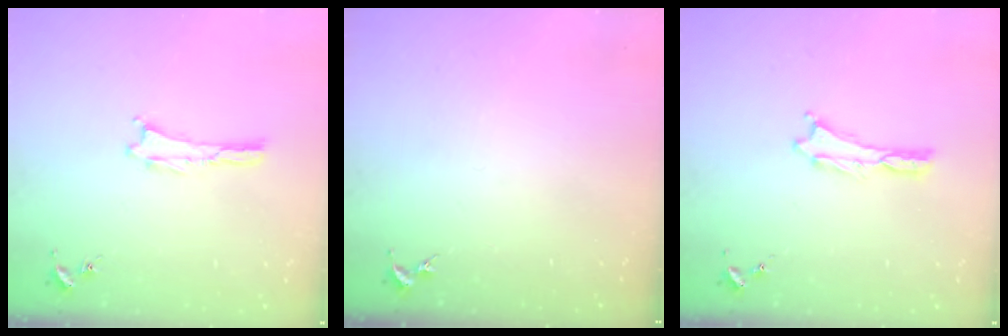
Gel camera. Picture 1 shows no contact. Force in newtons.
{"total": 0.0}
{"total": 0.0}